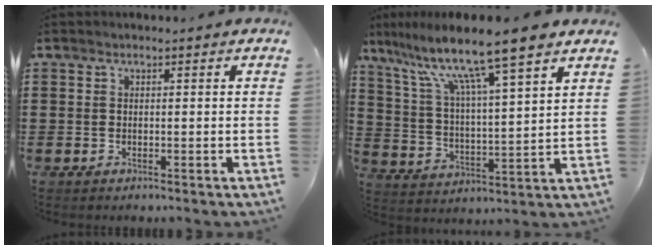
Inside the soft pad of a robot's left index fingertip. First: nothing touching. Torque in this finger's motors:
{"motor_torque": [1.69, 0.45, 1.05, 0.21]}